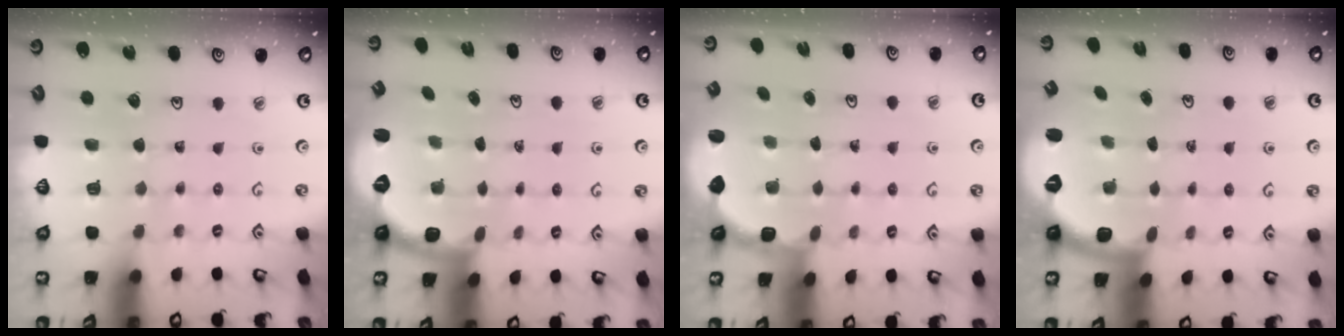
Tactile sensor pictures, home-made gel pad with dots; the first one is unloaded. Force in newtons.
{"total": 2.6, "press": 1.6, "slide": 2.1}
{"total": 2.6, "press": 2.1, "slide": 1.5}
{"total": 2.5, "press": 2.0, "slide": 1.6}